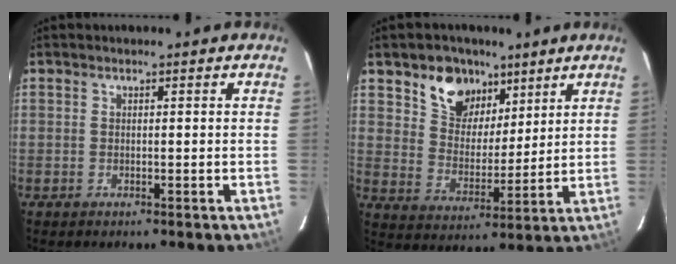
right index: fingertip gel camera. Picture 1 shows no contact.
{"total": 10.9, "force": [6.9, 7.5, 3.9], "torque": [-0.075, 0.012, 0.126]}